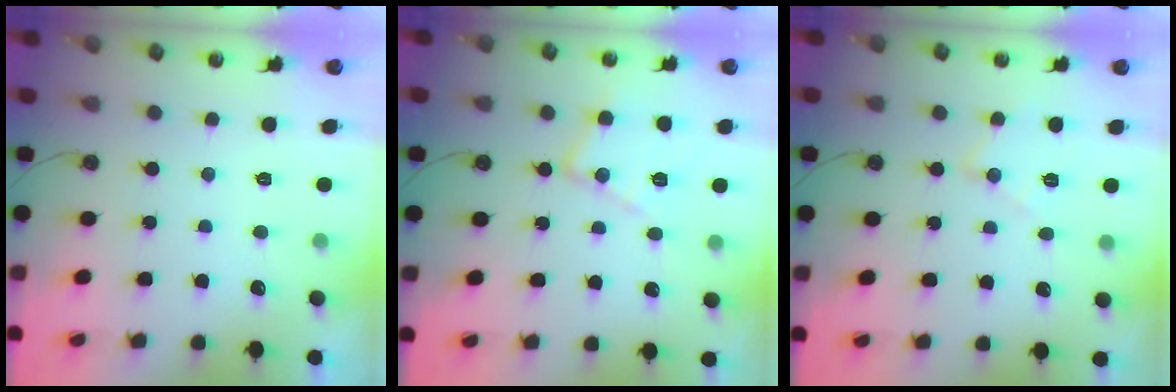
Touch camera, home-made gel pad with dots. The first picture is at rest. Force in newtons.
{"total": 13.2, "press": 13.1, "slide": 1.0}
{"total": 8.8, "press": 8.8, "slide": 0.7}